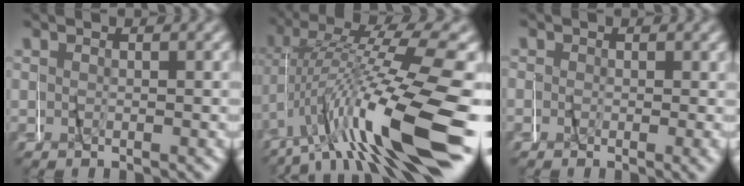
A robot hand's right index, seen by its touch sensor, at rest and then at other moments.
{"total": 10.5, "force": [-2.3, 3.5, 9.6], "torque": [-0.148, 0.010, -0.034]}
{"total": 0.9, "force": [0.1, 0.8, 0.4], "torque": [0.003, -0.003, 0.001]}